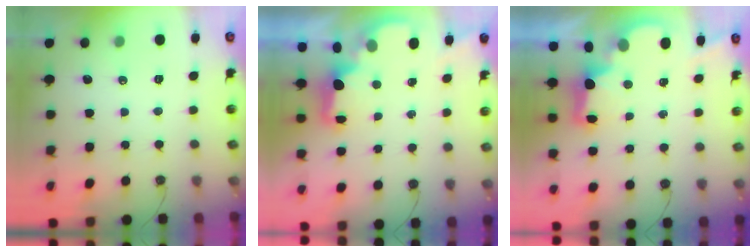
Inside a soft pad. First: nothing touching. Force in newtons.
{"total": 2.3, "press": 2.2, "slide": 0.7}
{"total": 2.9, "press": 2.9, "slide": 0.6}